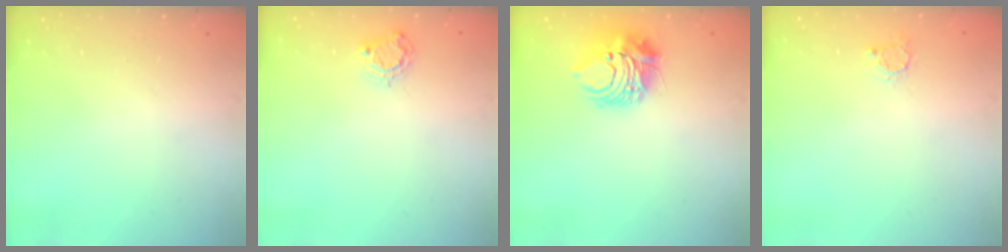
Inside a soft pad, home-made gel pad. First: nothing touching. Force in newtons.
{"total": 5.5, "press": 5.5, "slide": 0.4}
{"total": 9.0, "press": 8.9, "slide": 0.9}
{"total": 3.0, "press": 3.0, "slide": 0.4}